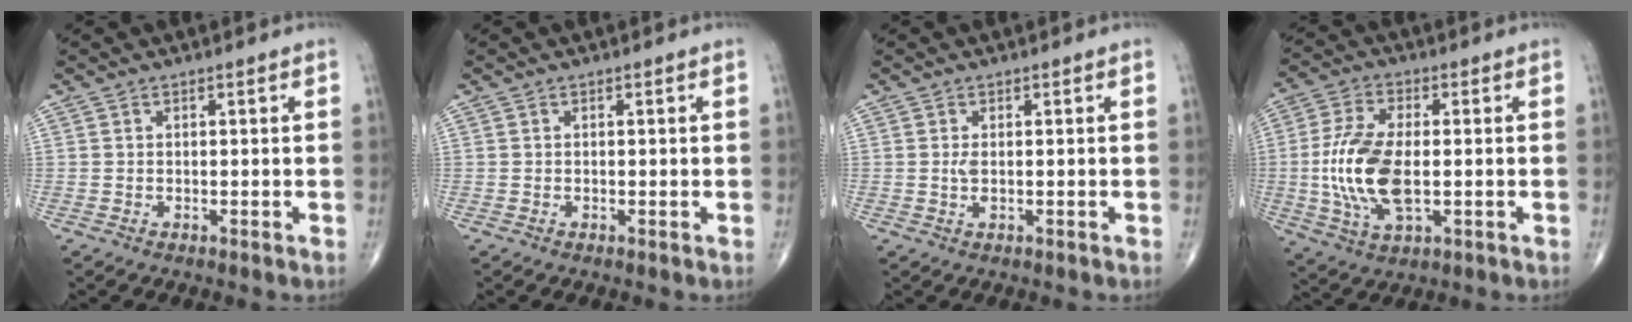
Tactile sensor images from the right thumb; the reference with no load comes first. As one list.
[{"total": 0.0}, {"total": 1.3, "force": [0.1, 0.5, 1.2], "torque": [-0.029, -0.003, 0.004]}, {"total": 13.4, "force": [-1.1, 6.4, 11.7], "torque": [-0.247, 0.001, -0.020]}]